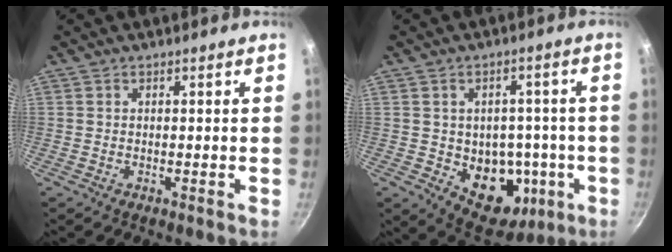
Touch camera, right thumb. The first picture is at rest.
{"total": 13.2, "force": [-2.6, 10.2, 8.1], "torque": [-0.058, 0.006, -0.016]}